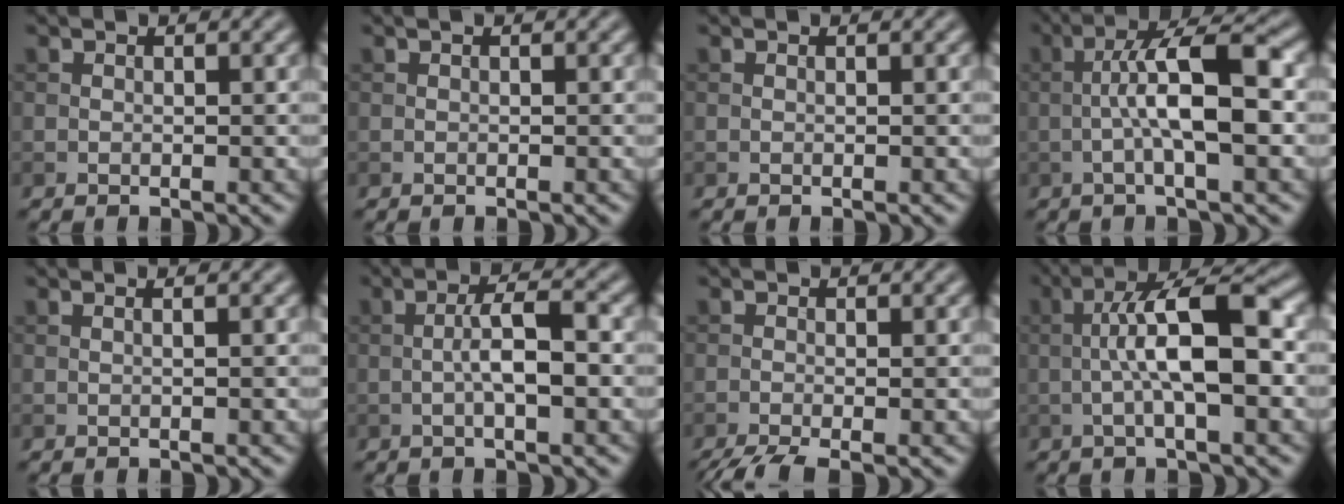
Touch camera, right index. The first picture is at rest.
{"total": 0.0}
{"total": 0.0}
{"total": 7.1, "force": [-0.8, 1.5, 6.9], "torque": [-0.118, 0.018, -0.018]}
{"total": 0.9, "force": [0.3, 0.3, 0.9], "torque": [-0.010, 0.002, -0.004]}
{"total": 3.9, "force": [-0.5, 0.9, 3.7], "torque": [-0.071, 0.007, -0.012]}
{"total": 3.5, "force": [-2.6, 0.6, 2.2], "torque": [-0.036, -0.008, -0.054]}
{"total": 7.8, "force": [-0.5, 1.9, 7.6], "torque": [-0.126, 0.019, -0.014]}